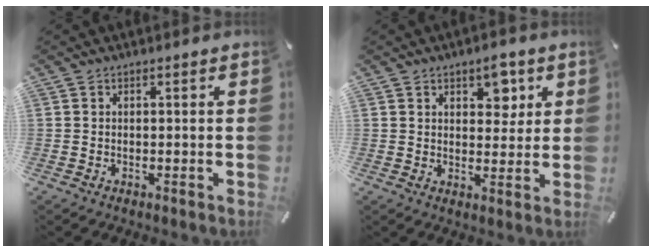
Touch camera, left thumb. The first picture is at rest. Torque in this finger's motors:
{"motor_torque": [0.33, -0.36, 0.32, 0.09, -0.05]}